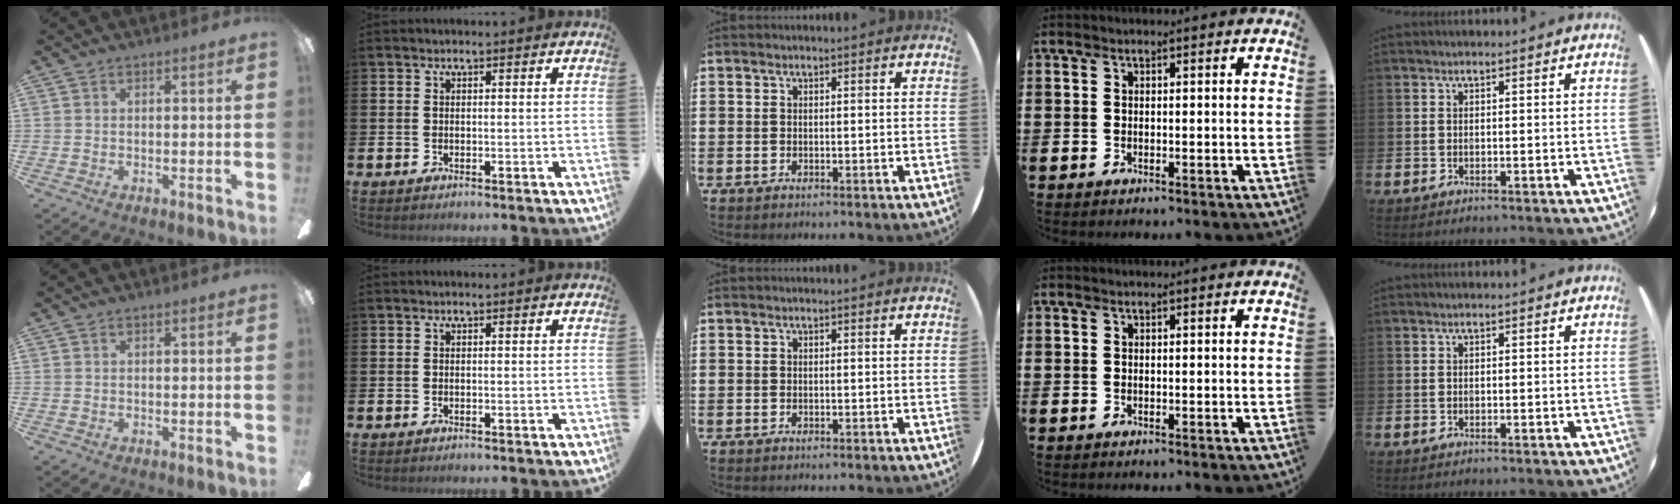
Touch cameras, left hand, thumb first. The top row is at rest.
{}